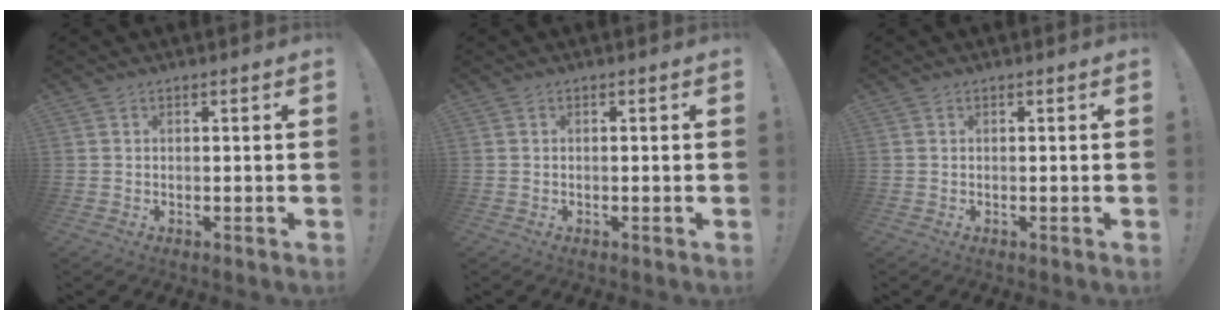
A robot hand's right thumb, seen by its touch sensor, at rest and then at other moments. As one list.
[{"total": 0.0}, {"total": 0.0}]